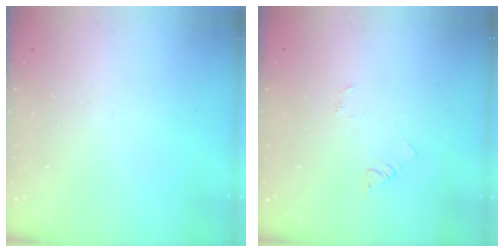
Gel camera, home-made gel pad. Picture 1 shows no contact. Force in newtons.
{"total": 2.9, "press": 2.9, "slide": 0.3}